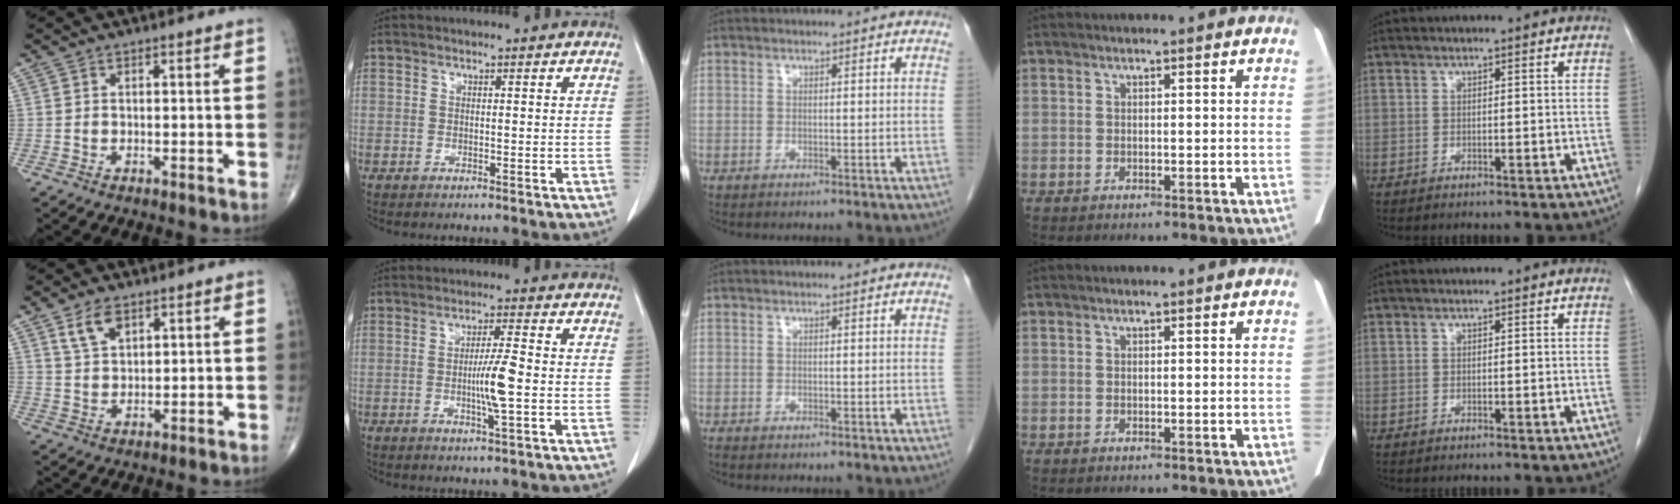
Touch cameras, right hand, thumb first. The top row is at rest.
{"thumb": {"total": 5.3, "force": [3.0, 2.8, 3.3], "torque": [-0.055, -0.014, 0.062]}, "index": {"total": 5.7, "force": [-0.8, -0.1, 5.6], "torque": [-0.098, -0.006, -0.014]}}